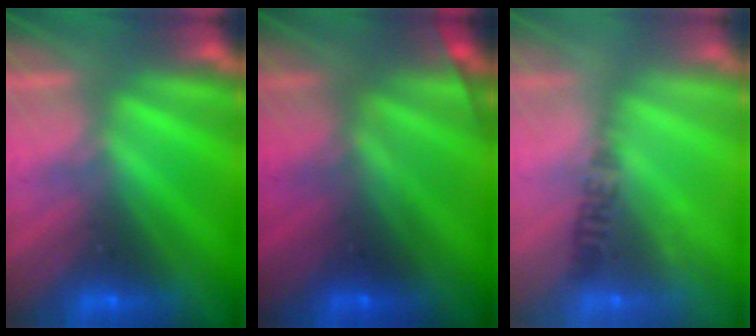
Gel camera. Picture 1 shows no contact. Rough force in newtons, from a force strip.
{"total": 1.9}
{"total": 2.4}